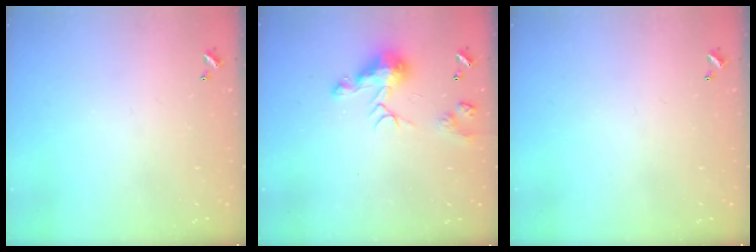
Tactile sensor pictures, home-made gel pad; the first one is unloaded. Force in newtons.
{"total": 8.2, "press": 8.2, "slide": 1.0}
{"total": 0.0}